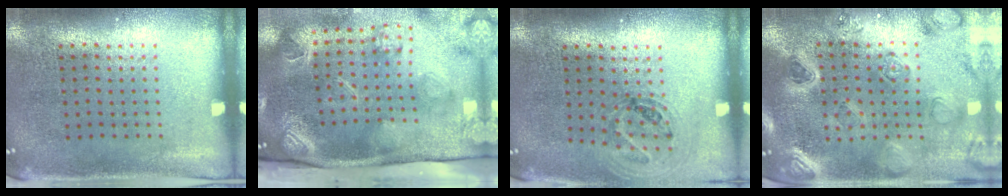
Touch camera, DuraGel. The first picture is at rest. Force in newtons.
{"total": 4.4, "press": 3.2, "slide": 3.1}
{"total": 0.9, "press": 0.9, "slide": 0.1}
{"total": 2.2, "press": 2.2, "slide": 0.2}